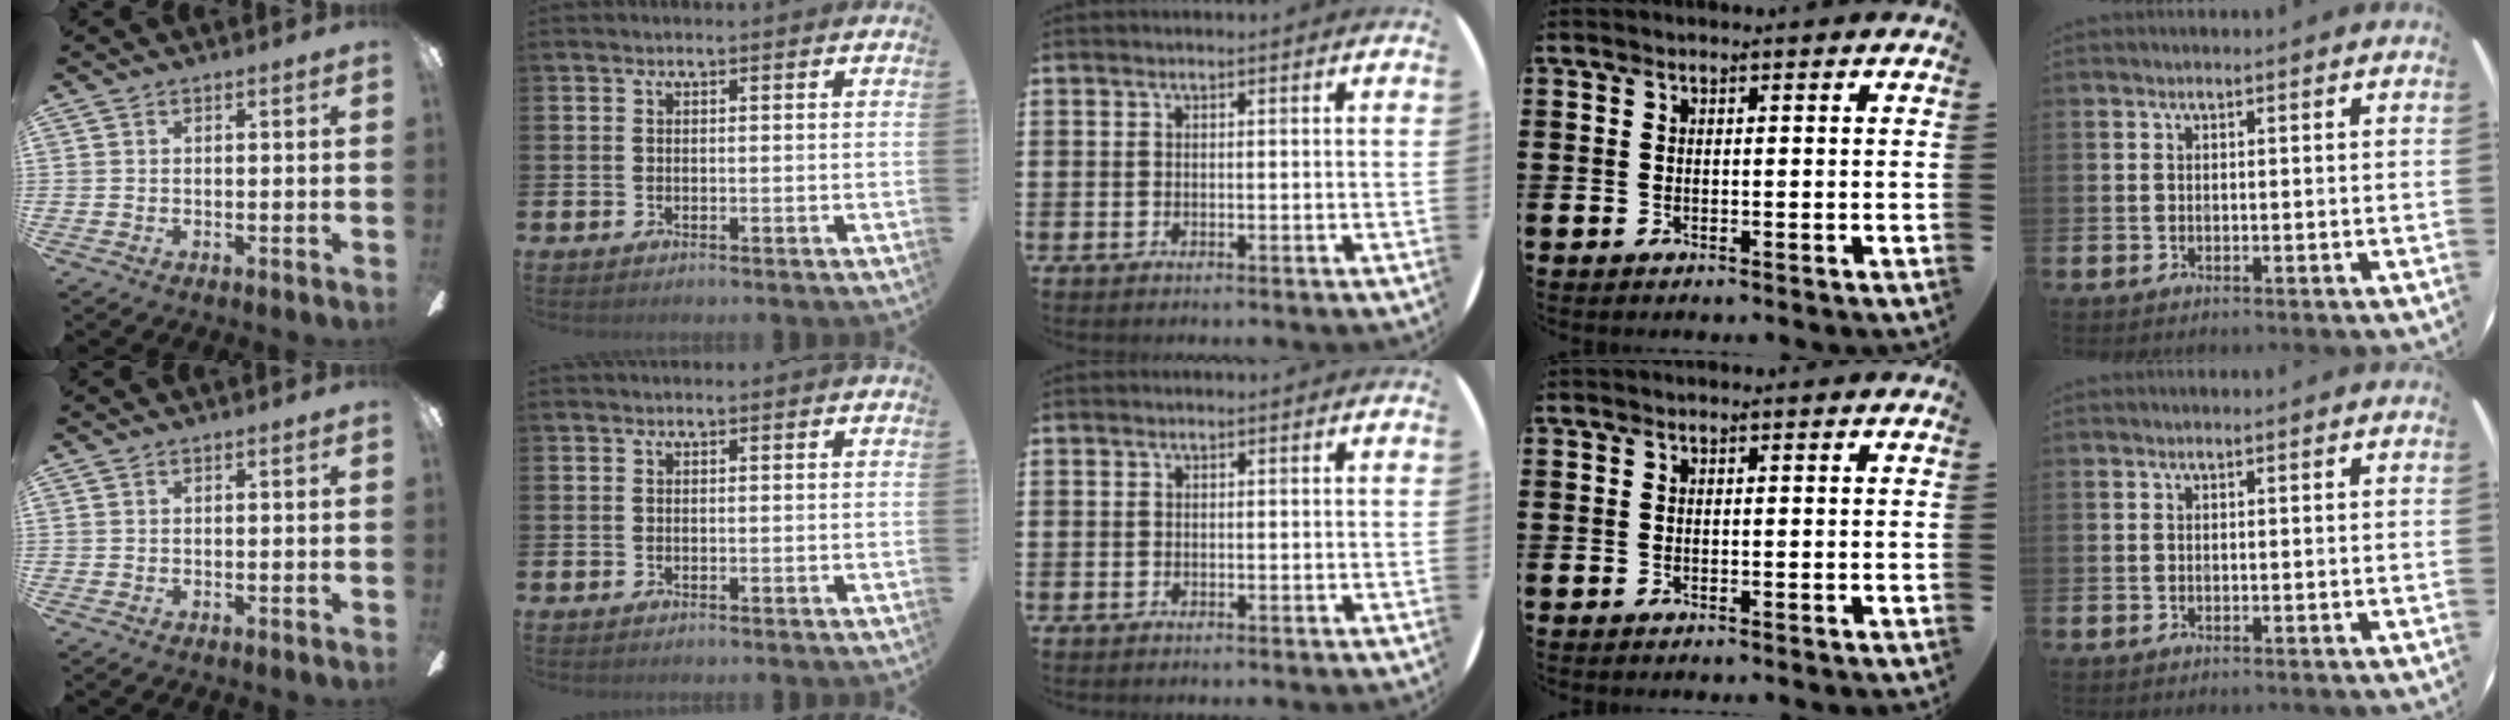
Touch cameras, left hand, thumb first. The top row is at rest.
{}